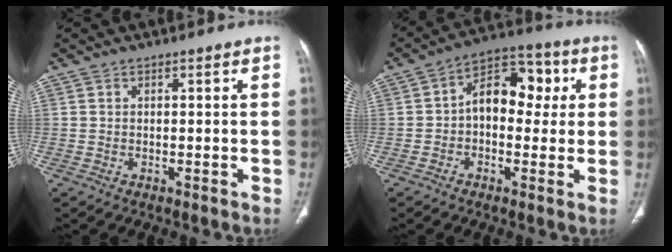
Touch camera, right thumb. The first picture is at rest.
{"total": 11.7, "force": [1.1, 7.9, 8.6], "torque": [-0.089, 0.033, 0.006]}